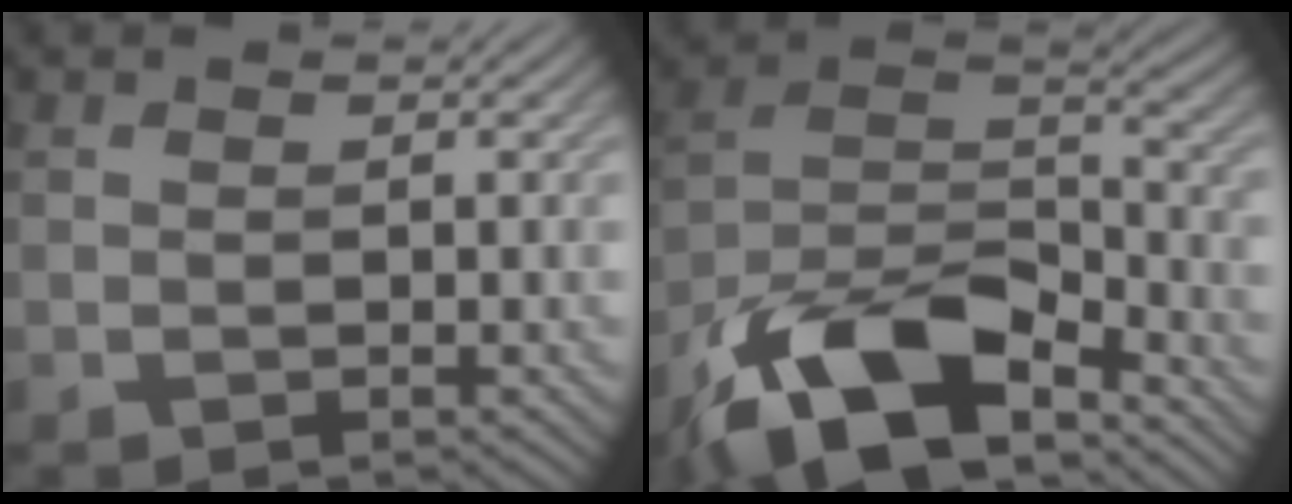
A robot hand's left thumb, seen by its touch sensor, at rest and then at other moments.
{"total": 14.9, "force": [-10.2, 5.8, 9.1], "torque": [-0.183, -0.011, -0.203]}